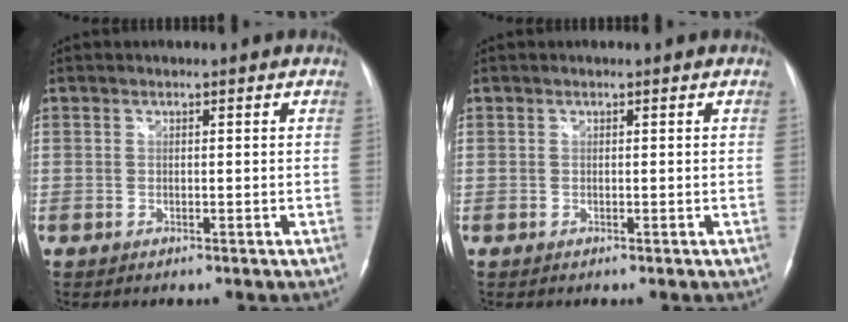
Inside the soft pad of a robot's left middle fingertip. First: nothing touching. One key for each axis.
{"total": 0.0}